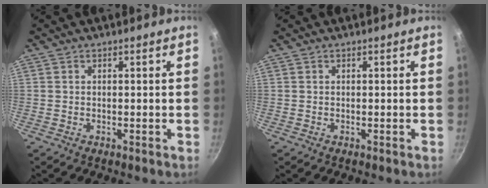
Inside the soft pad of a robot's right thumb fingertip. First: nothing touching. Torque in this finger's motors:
{"motor_torque": [-0.29, 0.05, -0.13, 0.00, 0.00]}